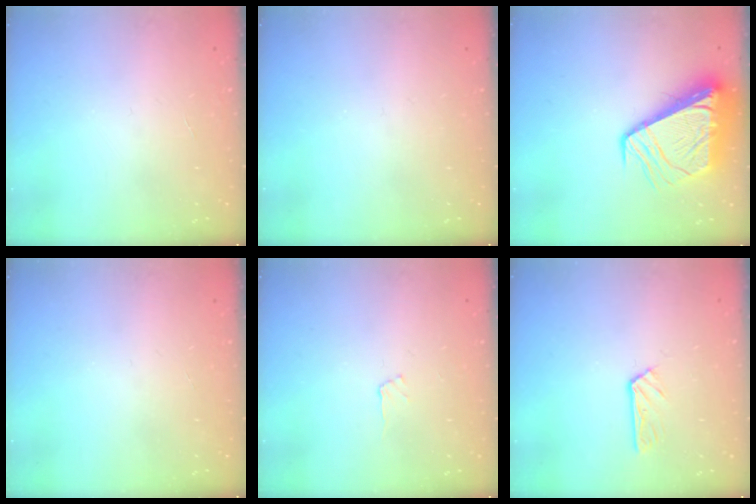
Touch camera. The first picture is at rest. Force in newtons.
{"total": 0.0}
{"total": 11.8, "press": 11.7, "slide": 1.5}
{"total": 0.0}
{"total": 3.9, "press": 3.8, "slide": 0.5}
{"total": 3.8, "press": 3.8, "slide": 0.3}